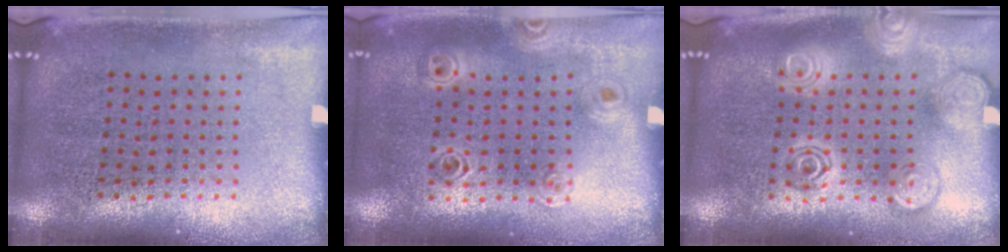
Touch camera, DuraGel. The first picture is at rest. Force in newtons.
{"total": 1.1, "press": 1.0, "slide": 0.3}
{"total": 1.9, "press": 1.9, "slide": 0.2}